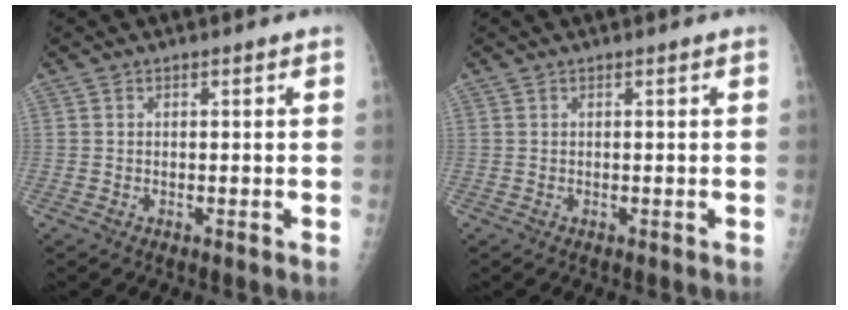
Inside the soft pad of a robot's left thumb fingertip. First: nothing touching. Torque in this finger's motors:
{"motor_torque": [0.07, 0.07, 0.00, 0.00, 0.00]}